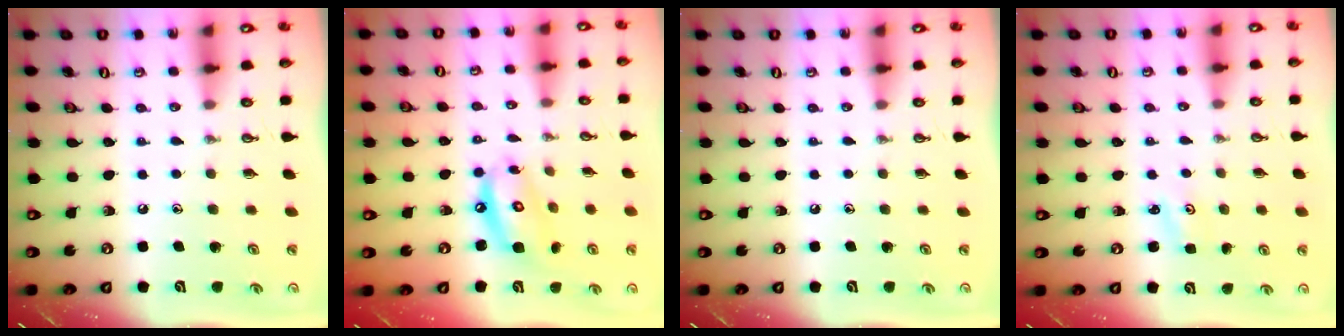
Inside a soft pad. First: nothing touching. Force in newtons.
{"total": 11.3, "press": 11.2, "slide": 1.1}
{"total": 0.0}
{"total": 2.0, "press": 2.0, "slide": 0.3}